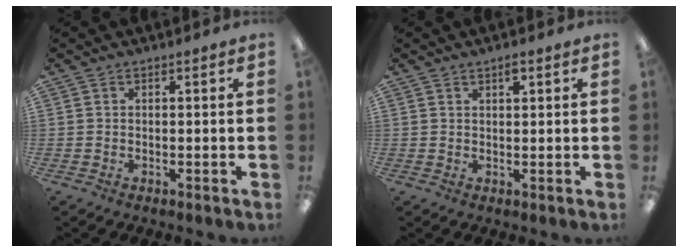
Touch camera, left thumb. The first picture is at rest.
{"total": 1.7, "force": [1.2, 0.5, 1.0], "torque": [-0.014, -0.004, 0.020]}